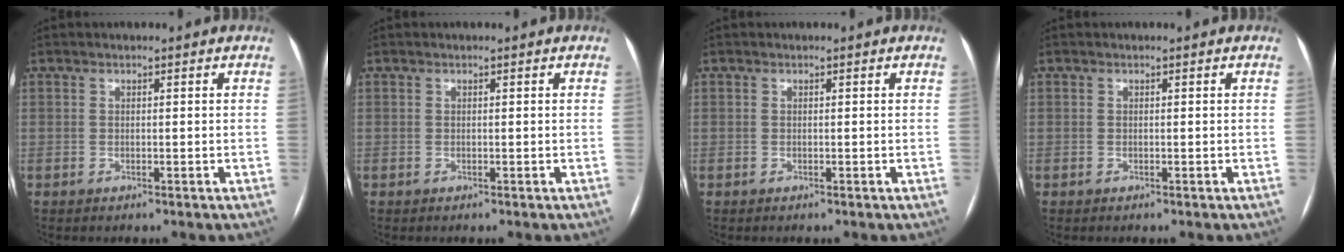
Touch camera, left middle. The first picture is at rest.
{"total": 0.0}
{"total": 0.0}
{"total": 0.0}